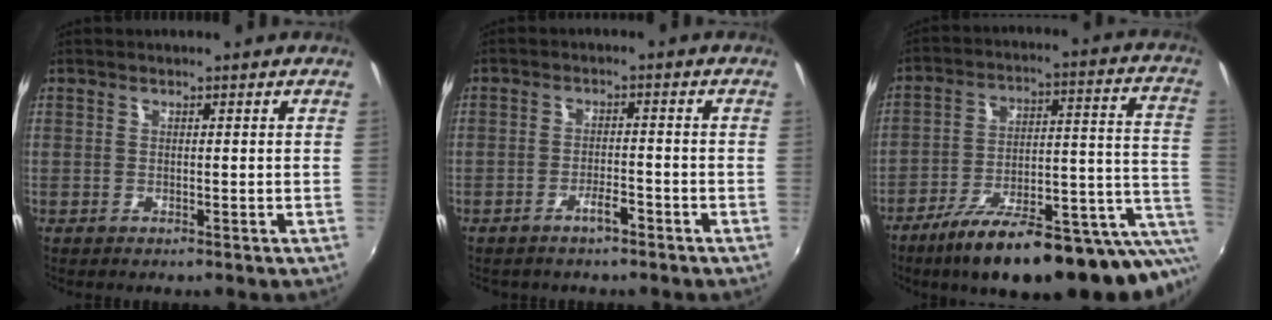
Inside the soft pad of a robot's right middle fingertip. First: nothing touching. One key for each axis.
{"total": 2.9, "fx": -2.2, "fy": 0.7, "fz": 1.7, "tx": -0.038, "ty": 0.004, "tz": -0.033}
{"total": 24.5, "fx": -13.9, "fy": 6.0, "fz": 19.3, "tx": -0.254, "ty": -0.030, "tz": -0.198}